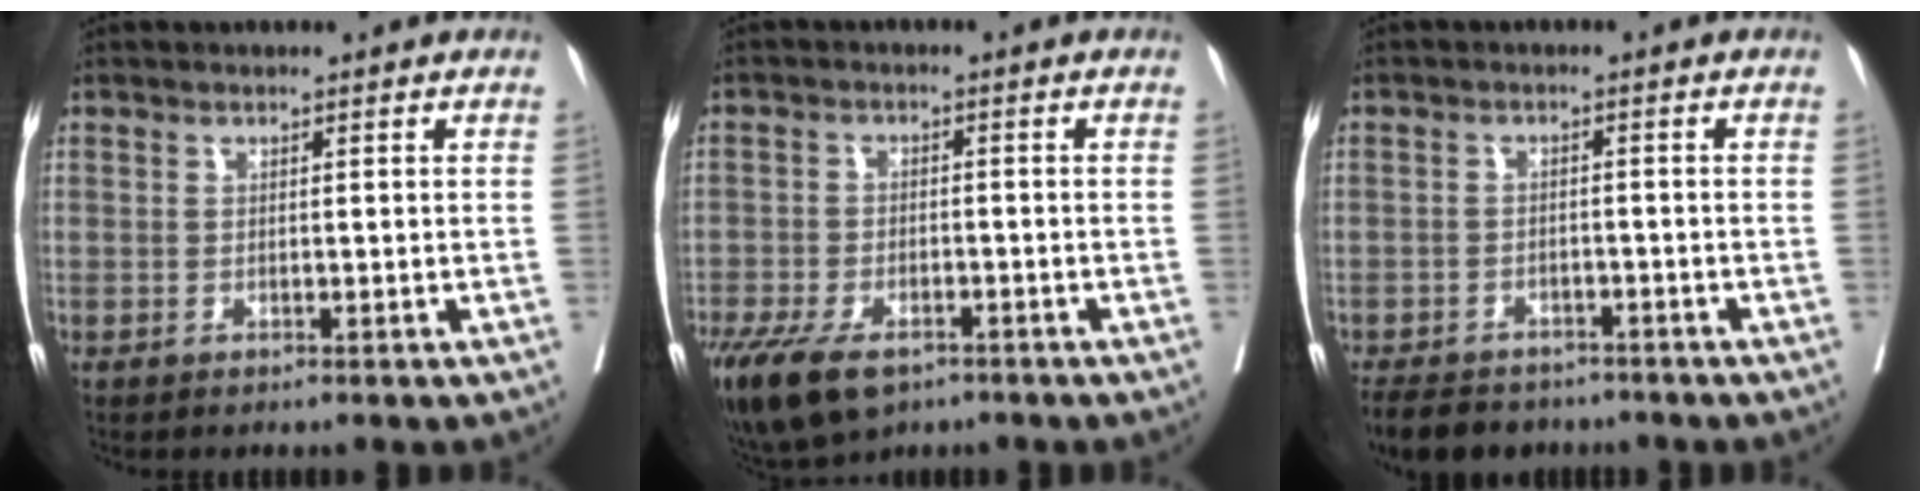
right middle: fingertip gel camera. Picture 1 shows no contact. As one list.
[{"total": 12.7, "force": [-8.3, 6.2, 7.3], "torque": [-0.155, -0.015, -0.132]}, {"total": 10.0, "force": [-8.2, 4.6, 3.2], "torque": [-0.060, -0.009, -0.116]}]